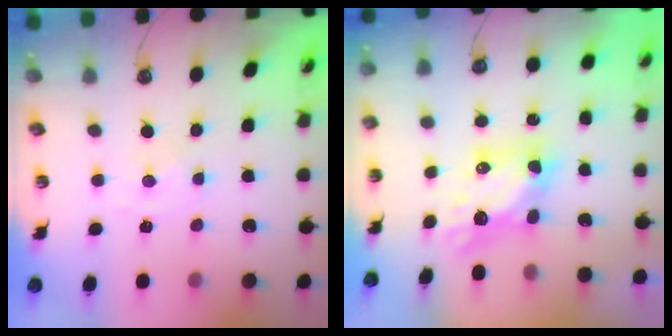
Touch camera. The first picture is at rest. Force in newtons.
{"total": 7.5, "press": 7.5, "slide": 0.7}